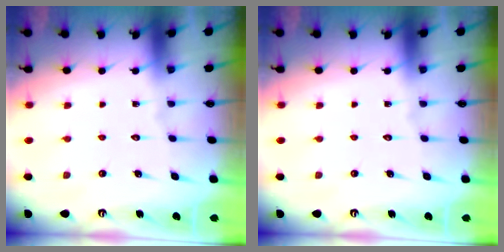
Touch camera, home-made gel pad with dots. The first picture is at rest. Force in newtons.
{"total": 0.0}